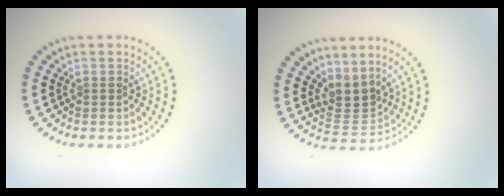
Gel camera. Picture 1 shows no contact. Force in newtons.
{"total": 2.8, "press": 2.1, "slide": 1.9}